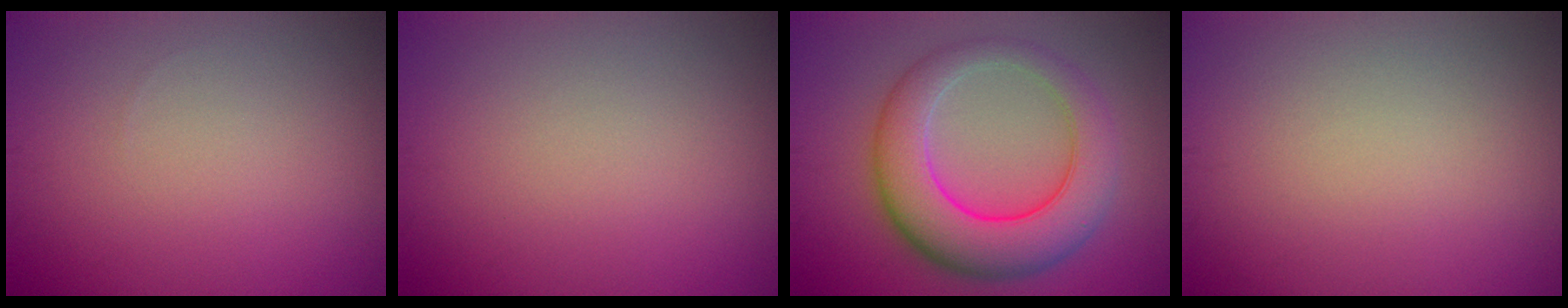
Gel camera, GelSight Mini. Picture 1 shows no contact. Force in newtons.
{"total": 0.0}
{"total": 7.9, "press": 7.9, "slide": 0.0}
{"total": 0.0}